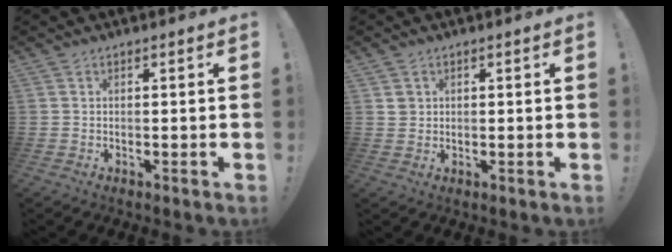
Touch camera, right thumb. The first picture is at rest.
{"total": 2.3, "force": [1.2, 2.0, 0.4], "torque": [0.005, -0.006, 0.020]}